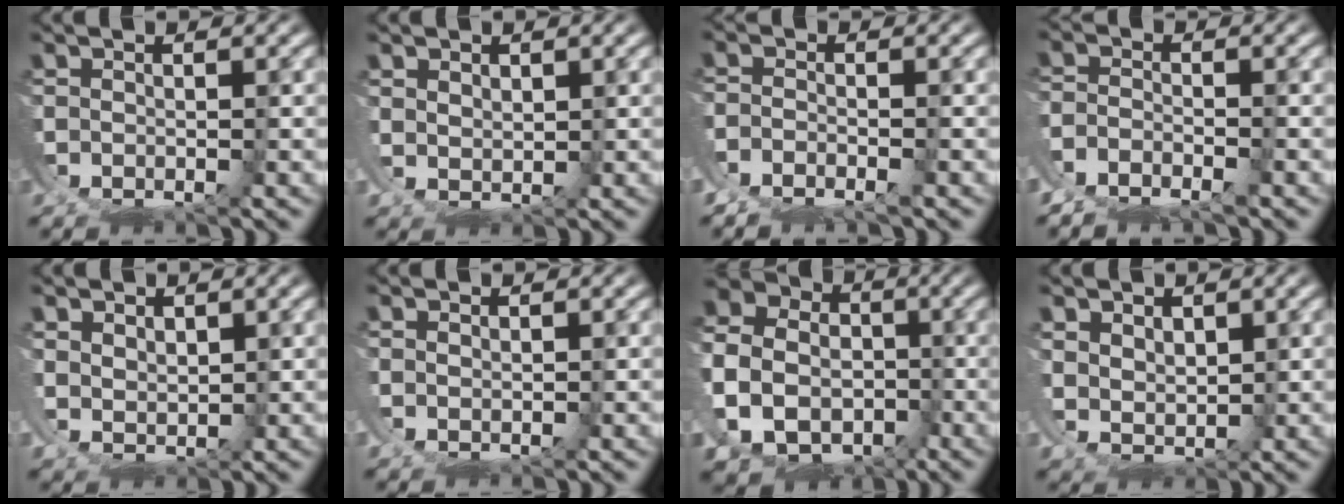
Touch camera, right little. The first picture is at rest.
{"total": 1.9, "force": [1.2, 1.1, 1.1], "torque": [-0.026, -0.013, 0.031]}
{"total": 3.1, "force": [-2.6, 1.6, 0.9], "torque": [-0.013, -0.007, -0.054]}
{"total": 4.5, "force": [-3.4, 2.7, 1.2], "torque": [-0.021, -0.013, -0.068]}
{"total": 2.6, "force": [1.1, 1.8, 1.6], "torque": [-0.041, -0.023, 0.034]}
{"total": 1.1, "force": [0.6, 0.5, 0.7], "torque": [-0.015, -0.003, 0.016]}
{"total": 15.0, "force": [-1.0, 12.8, 7.8], "torque": [-0.144, -0.038, -0.027]}
{"total": 3.5, "force": [0.7, 2.7, 2.1], "torque": [-0.057, -0.034, 0.029]}